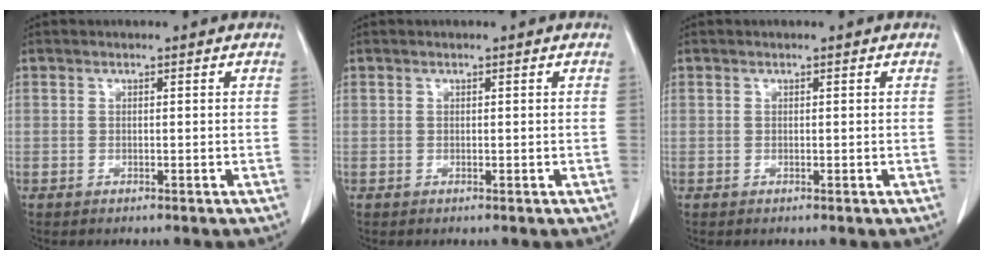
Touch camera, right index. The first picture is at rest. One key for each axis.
{"total": 0.0}
{"total": 0.0}